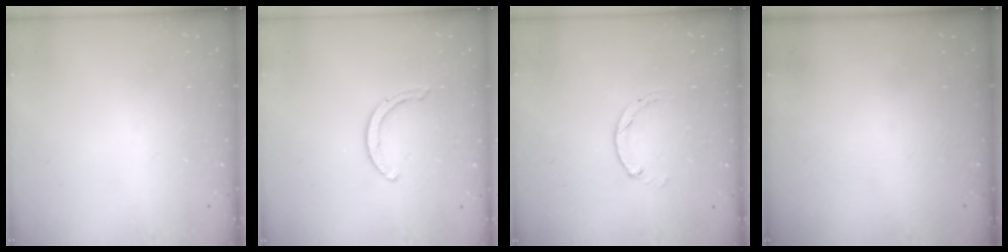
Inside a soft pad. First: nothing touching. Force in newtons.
{"total": 2.9, "press": 2.9, "slide": 0.4}
{"total": 0.7, "press": 0.7, "slide": 0.2}
{"total": 0.0}